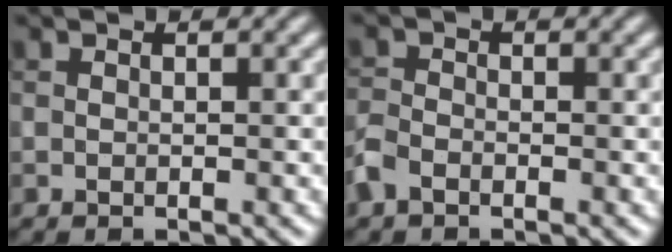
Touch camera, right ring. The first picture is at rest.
{"total": 2.0, "force": [-1.3, 1.2, 1.0], "torque": [-0.022, 0.001, -0.036]}